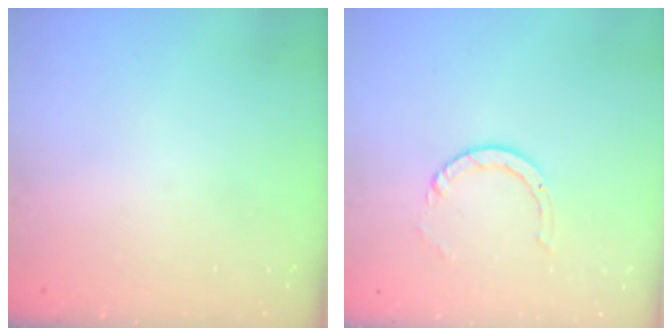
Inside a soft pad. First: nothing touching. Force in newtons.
{"total": 3.8, "press": 3.7, "slide": 0.3}